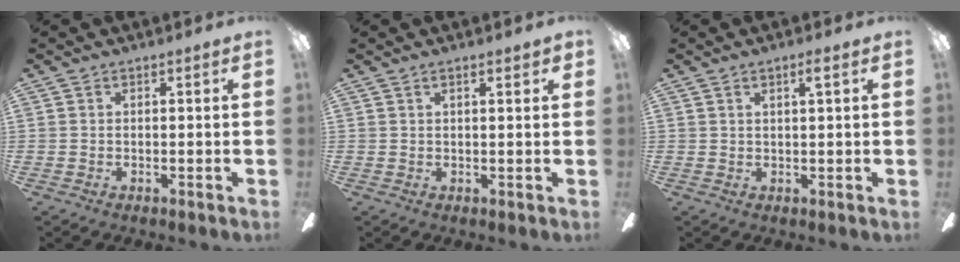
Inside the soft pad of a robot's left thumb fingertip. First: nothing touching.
{"total": 2.0, "force": [1.0, 0.1, 1.7], "torque": [-0.037, 0.000, 0.017]}
{"total": 2.3, "force": [1.2, 0.1, 1.9], "torque": [-0.032, -0.001, 0.017]}